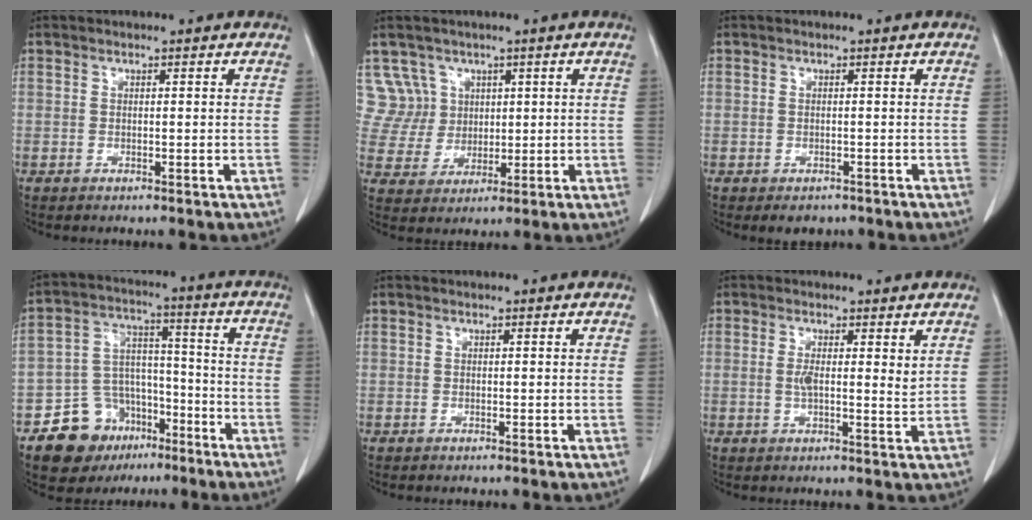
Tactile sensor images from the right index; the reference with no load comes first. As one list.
[{"total": 6.3, "force": [2.8, 5.6, -0.5], "torque": [0.014, 0.018, 0.065]}, {"total": 2.5, "force": [-1.6, 1.8, 0.7], "torque": [-0.003, 0.002, -0.015]}, {"total": 11.6, "force": [-6.9, 8.4, 3.9], "torque": [-0.066, 0.046, -0.105]}, {"total": 0.0}, {"total": 3.4, "force": [0.9, 0.7, 3.2], "torque": [-0.054, -0.005, 0.014]}]